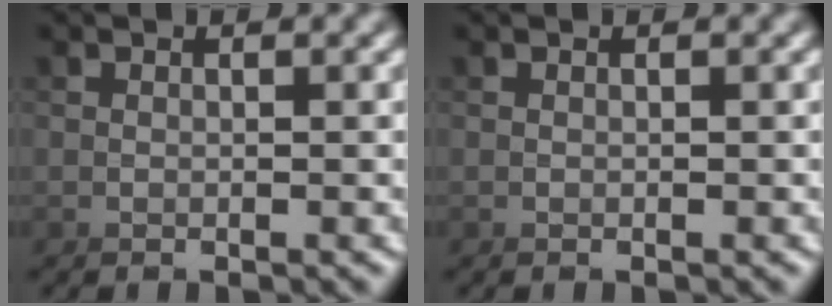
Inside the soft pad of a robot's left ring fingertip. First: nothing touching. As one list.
[{"total": 0.0}]